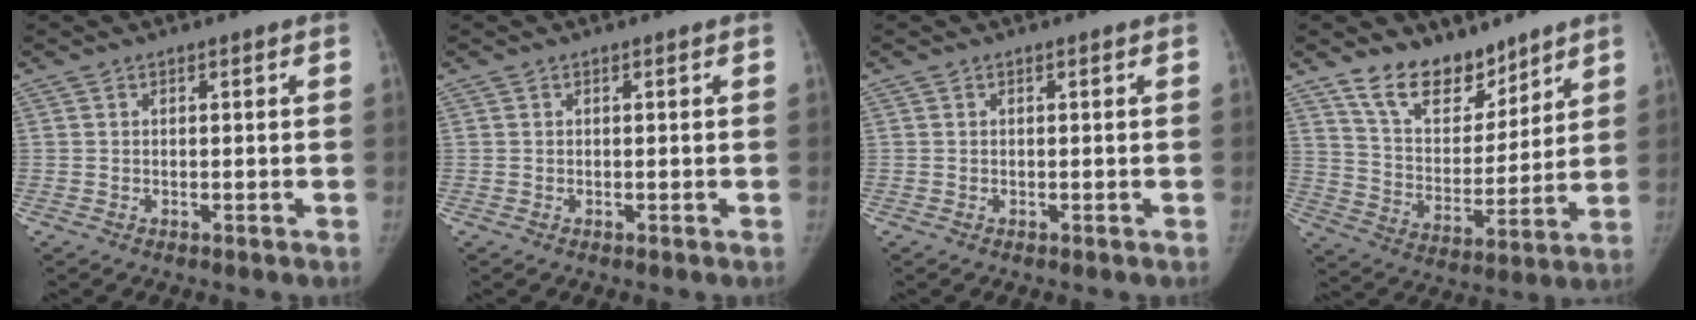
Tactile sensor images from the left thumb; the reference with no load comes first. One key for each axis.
{"total": 0.0}
{"total": 0.0}
{"total": 13.4, "fx": 10.3, "fy": 6.9, "fz": 5.2, "tx": -0.047, "ty": -0.075, "tz": 0.193}